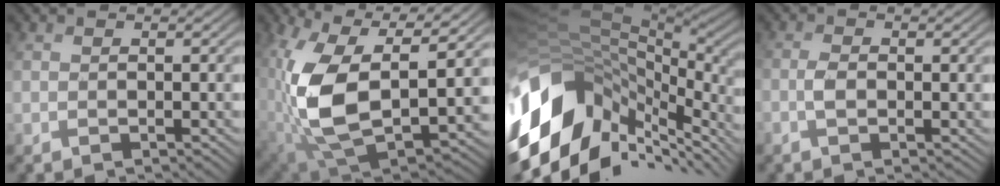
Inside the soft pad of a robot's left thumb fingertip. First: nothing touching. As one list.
[{"total": 16.8, "force": [2.1, 10.2, 13.2], "torque": [-0.293, -0.033, 0.042]}, {"total": 17.0, "force": [-5.7, 9.6, 12.8], "torque": [-0.302, -0.015, -0.086]}, {"total": 2.2, "force": [-0.5, 1.0, 1.9], "torque": [-0.039, 0.003, -0.013]}]